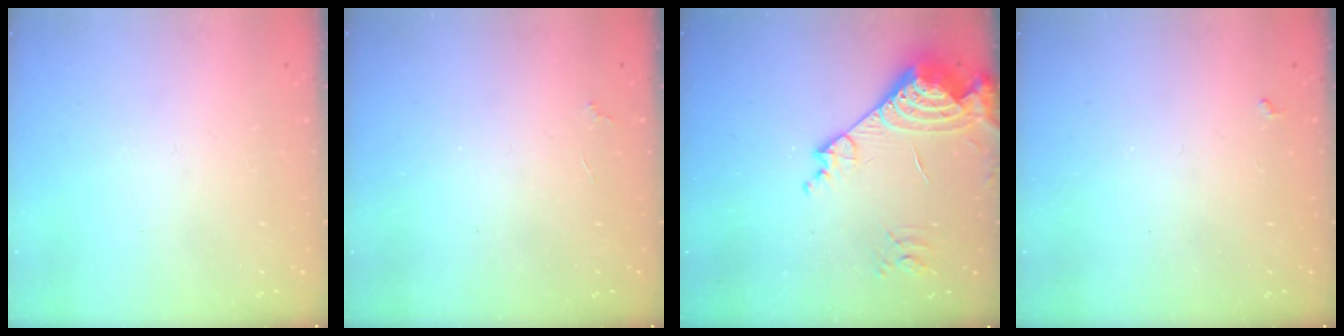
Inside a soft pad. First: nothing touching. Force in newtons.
{"total": 2.1, "press": 2.0, "slide": 0.4}
{"total": 17.7, "press": 17.6, "slide": 2.1}
{"total": 3.0, "press": 2.9, "slide": 0.5}